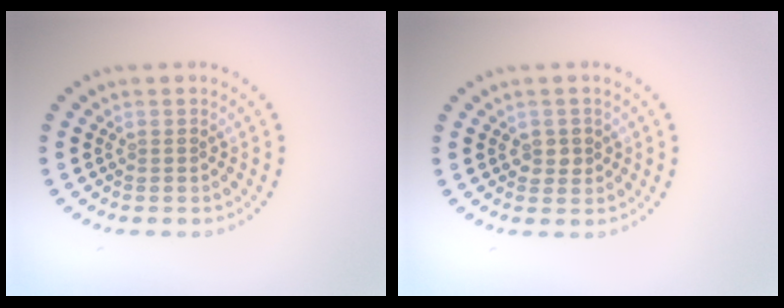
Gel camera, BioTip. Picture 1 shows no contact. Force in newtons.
{"total": 1.5, "press": 1.4, "slide": 0.4}